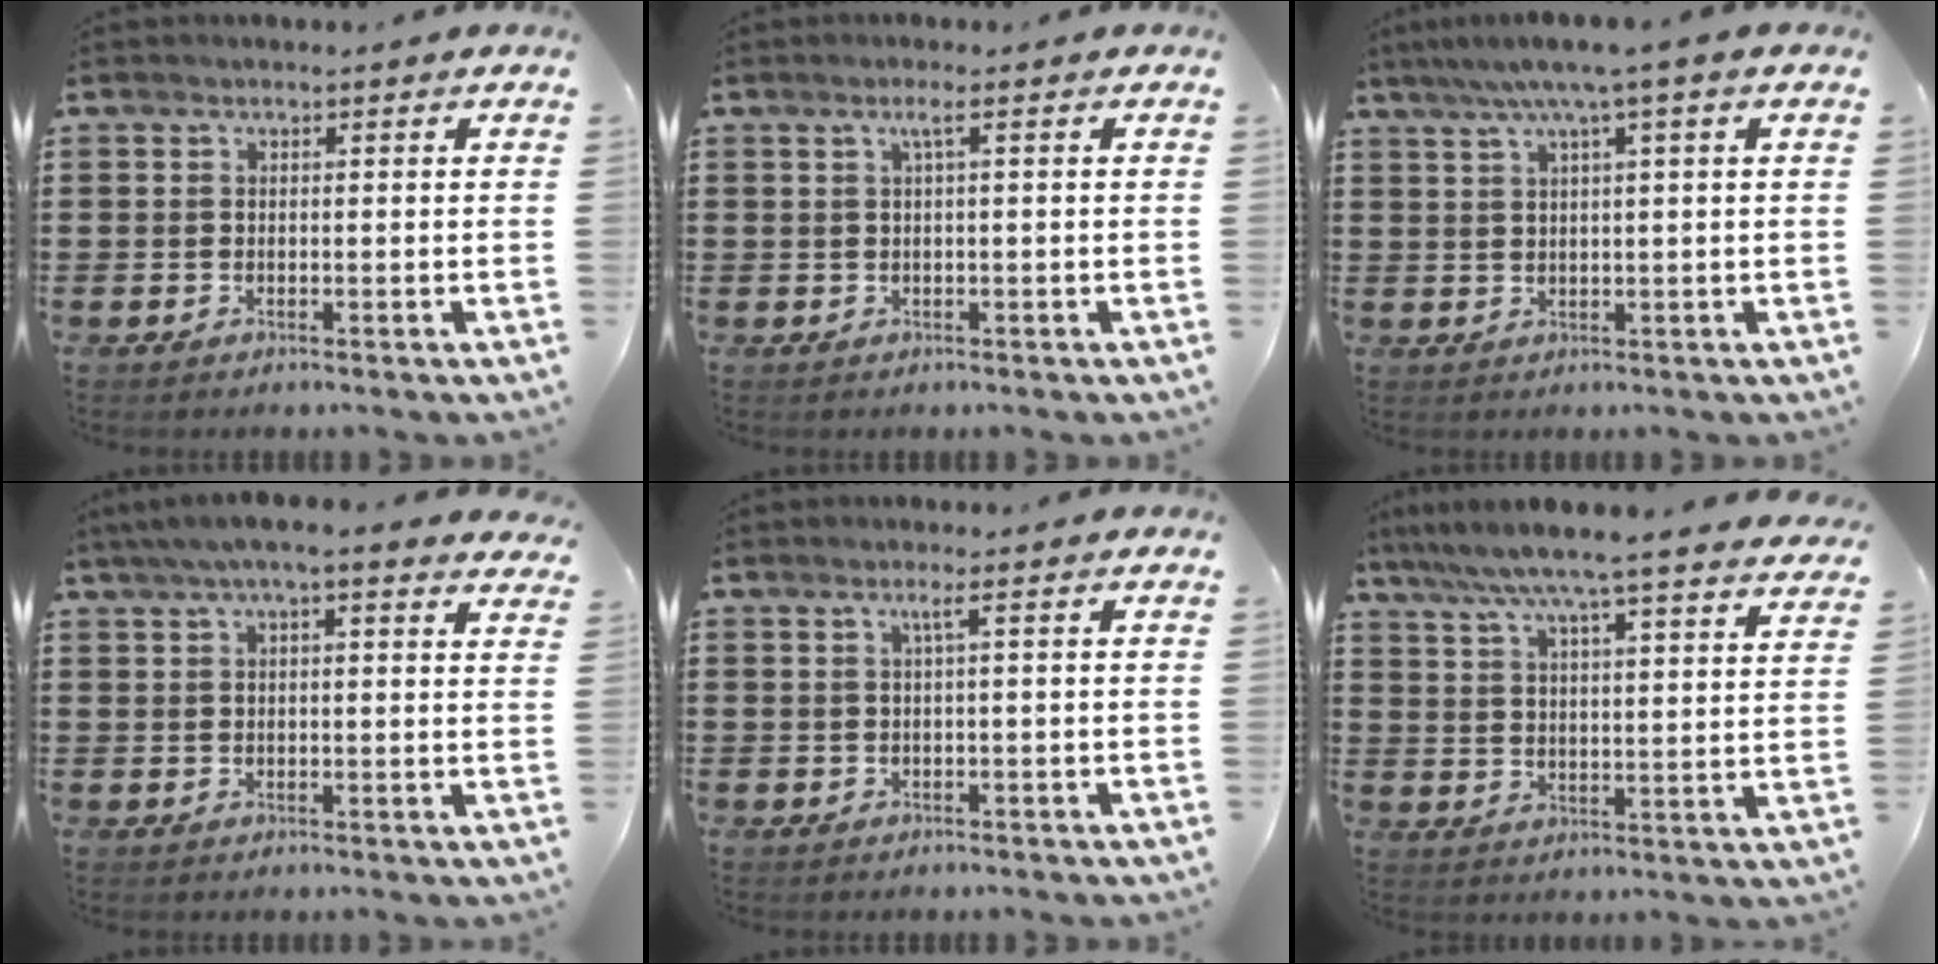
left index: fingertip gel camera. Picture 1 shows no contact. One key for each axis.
{"total": 1.6, "fx": 0.4, "fy": 0.0, "fz": 1.5, "tx": -0.030, "ty": 0.002, "tz": 0.006}
{"total": 4.6, "fx": 2.3, "fy": -0.4, "fz": 4.0, "tx": -0.083, "ty": 0.000, "tz": 0.037}
{"total": 4.9, "fx": 3.6, "fy": 0.6, "fz": 3.2, "tx": -0.071, "ty": 0.000, "tz": 0.064}
{"total": 1.4, "fx": 0.4, "fy": -0.2, "fz": 1.4, "tx": -0.027, "ty": 0.000, "tz": 0.003}
{"total": 6.8, "fx": 6.0, "fy": -0.8, "fz": 2.9, "tx": -0.084, "ty": -0.042, "tz": 0.098}